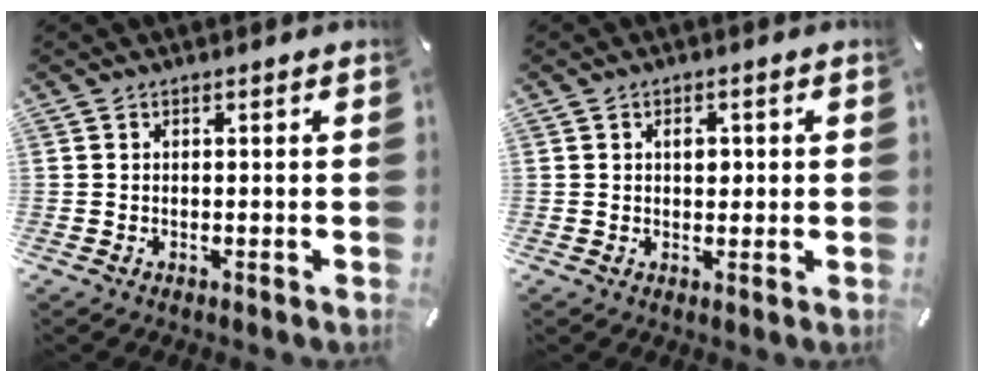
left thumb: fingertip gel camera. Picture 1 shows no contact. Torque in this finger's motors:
{"motor_torque": [0.37, 0.82, 0.30, -0.32, 0.15]}